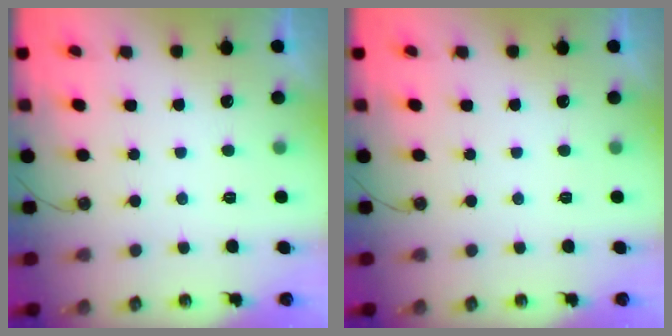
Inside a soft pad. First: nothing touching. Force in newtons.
{"total": 0.0}